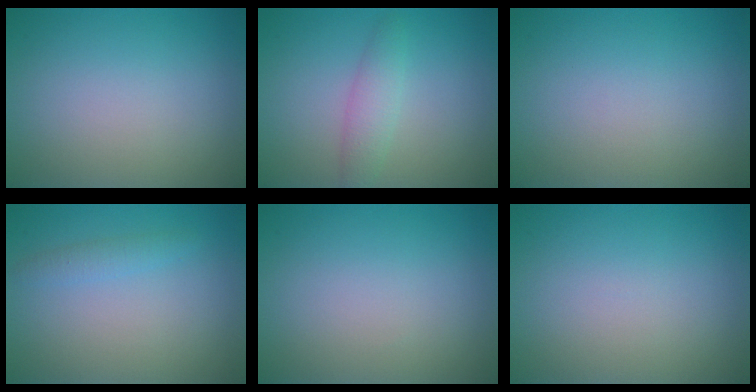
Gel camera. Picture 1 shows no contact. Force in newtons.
{"total": 2.2, "press": 2.2, "slide": 0.0}
{"total": 0.0}
{"total": 1.2, "press": 1.2, "slide": 0.1}
{"total": 0.0}
{"total": 0.0}